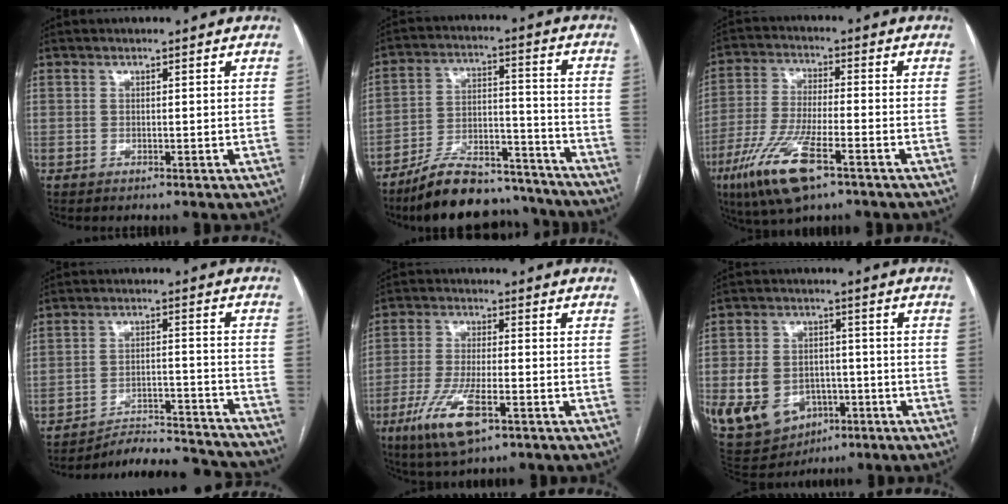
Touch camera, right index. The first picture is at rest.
{"total": 18.2, "force": [-16.0, 5.4, 6.8], "torque": [-0.112, 0.030, -0.250]}
{"total": 12.8, "force": [-6.9, 2.8, 10.4], "torque": [-0.218, -0.024, -0.122]}
{"total": 18.7, "force": [-18.2, 1.6, 3.8], "torque": [-0.050, 0.005, -0.247]}
{"total": 10.4, "force": [-5.1, 2.7, 8.7], "torque": [-0.179, -0.020, -0.087]}
{"total": 21.9, "force": [-7.1, 16.9, 12.0], "torque": [-0.304, 0.015, -0.093]}